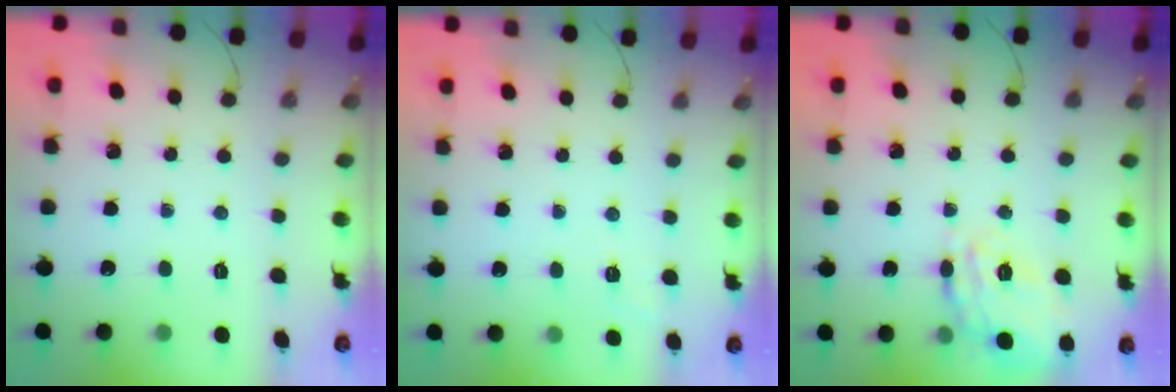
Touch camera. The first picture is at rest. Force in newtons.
{"total": 2.0, "press": 1.2, "slide": 1.6}
{"total": 18.5, "press": 18.5, "slide": 0.6}